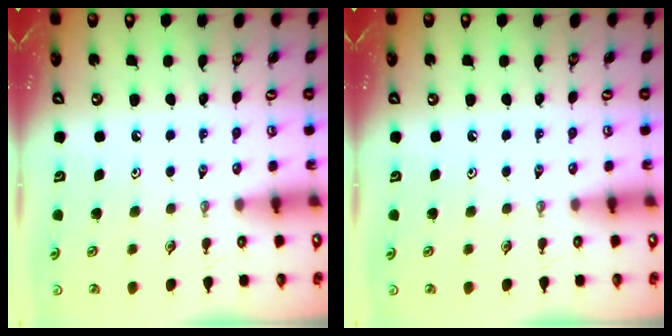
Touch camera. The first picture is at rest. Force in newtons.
{"total": 0.0}